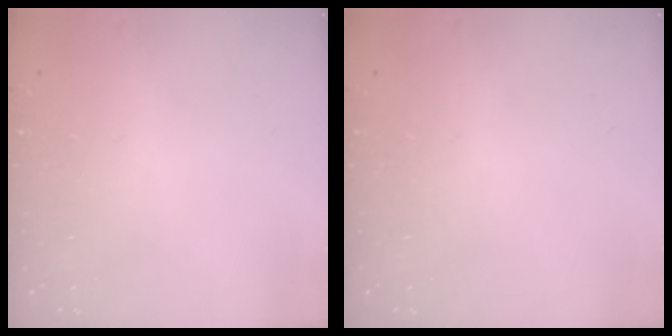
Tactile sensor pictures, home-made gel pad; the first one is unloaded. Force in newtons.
{"total": 0.0}